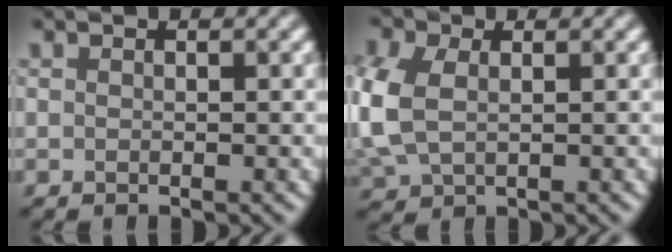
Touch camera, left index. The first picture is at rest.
{"total": 5.9, "force": [-0.5, 4.2, 4.1], "torque": [-0.154, -0.001, 0.021]}